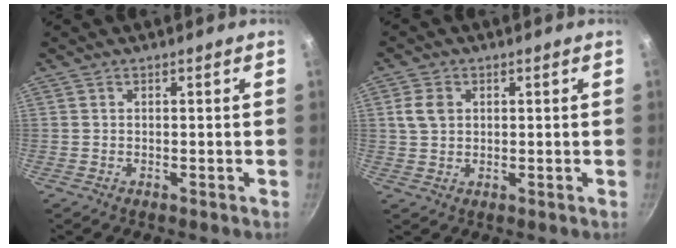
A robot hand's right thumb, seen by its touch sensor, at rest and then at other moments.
{"total": 4.1, "force": [1.0, 3.2, 2.5], "torque": [-0.037, 0.003, 0.018]}